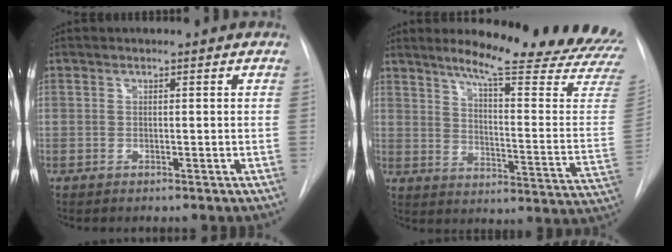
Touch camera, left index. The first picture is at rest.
{"total": 24.8, "force": [22.0, 0.5, 11.4], "torque": [-0.155, -0.117, 0.264]}